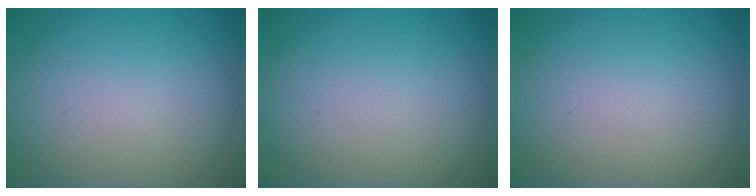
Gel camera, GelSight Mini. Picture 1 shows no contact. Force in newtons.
{"total": 0.0}
{"total": 0.0}